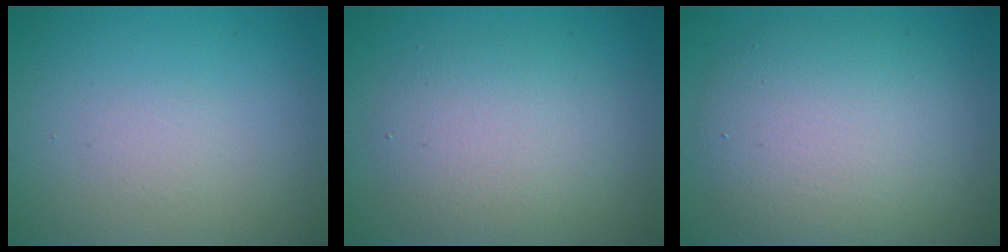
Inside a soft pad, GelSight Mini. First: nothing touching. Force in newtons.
{"total": 4.6, "press": 4.6, "slide": 0.2}
{"total": 7.5, "press": 7.4, "slide": 0.9}